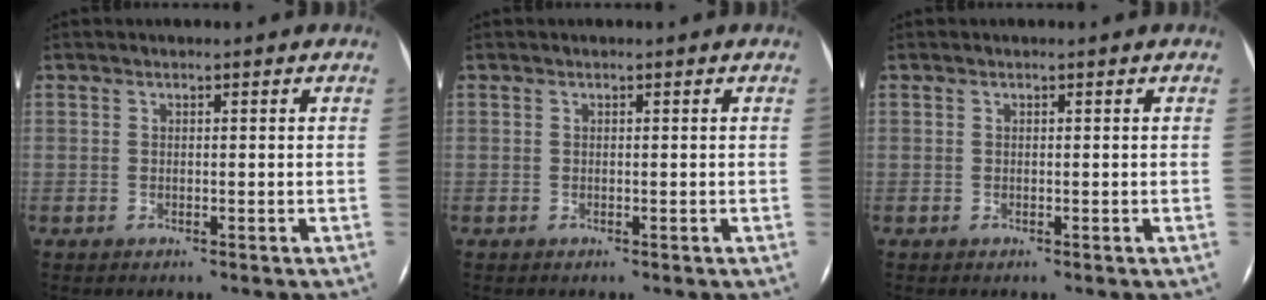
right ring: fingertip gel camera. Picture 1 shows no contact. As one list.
[{"total": 0.0}, {"total": 0.0}]